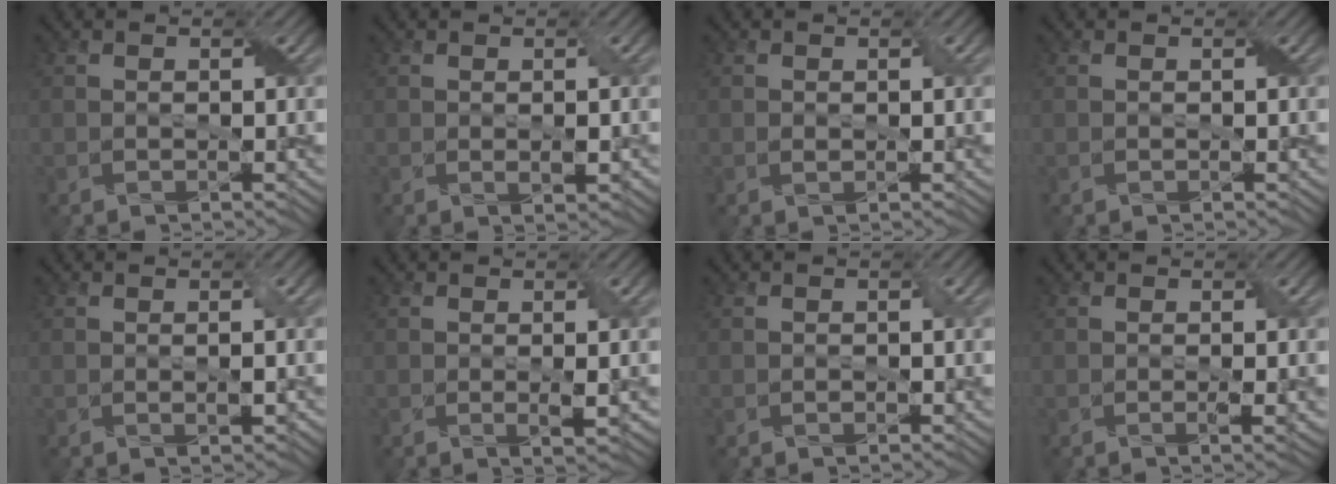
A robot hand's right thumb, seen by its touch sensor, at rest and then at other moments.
{"total": 1.4, "force": [0.0, 0.5, 1.3], "torque": [-0.025, -0.004, 0.004]}
{"total": 0.7, "force": [0.0, 0.5, 0.5], "torque": [-0.014, -0.002, 0.002]}
{"total": 0.0}
{"total": 1.4, "force": [0.0, 0.2, 1.4], "torque": [-0.027, -0.001, 0.003]}
{"total": 1.7, "force": [0.1, 0.1, 1.7], "torque": [-0.034, -0.002, 0.004]}
{"total": 0.7, "force": [-0.2, 0.3, 0.6], "torque": [-0.010, -0.001, -0.001]}
{"total": 1.7, "force": [-0.1, 0.1, 1.7], "torque": [-0.031, -0.001, 0.000]}